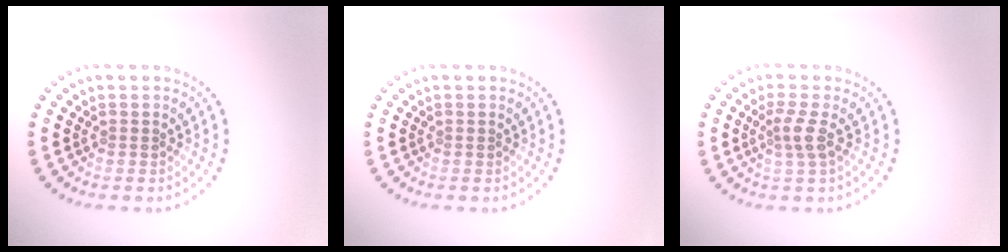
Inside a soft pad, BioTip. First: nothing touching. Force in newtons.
{"total": 0.0}
{"total": 2.1, "press": 1.6, "slide": 1.4}